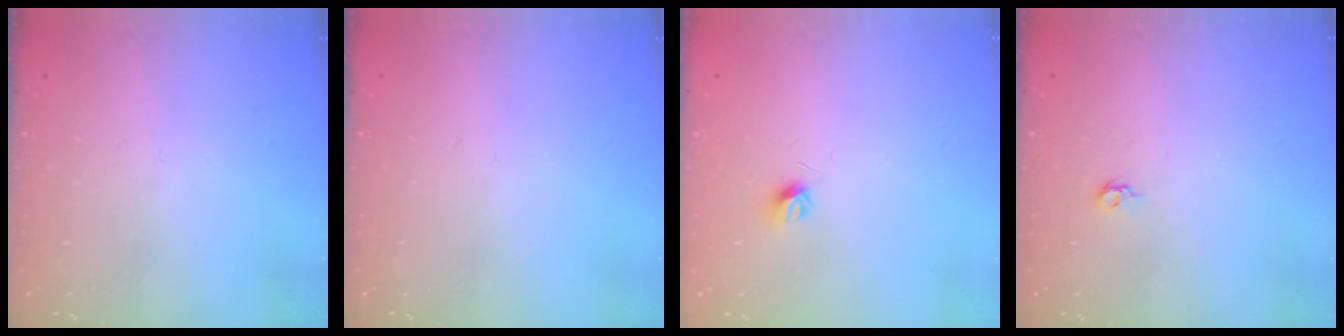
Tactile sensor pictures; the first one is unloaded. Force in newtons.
{"total": 0.0}
{"total": 4.0, "press": 3.9, "slide": 0.9}
{"total": 3.7, "press": 3.6, "slide": 0.7}